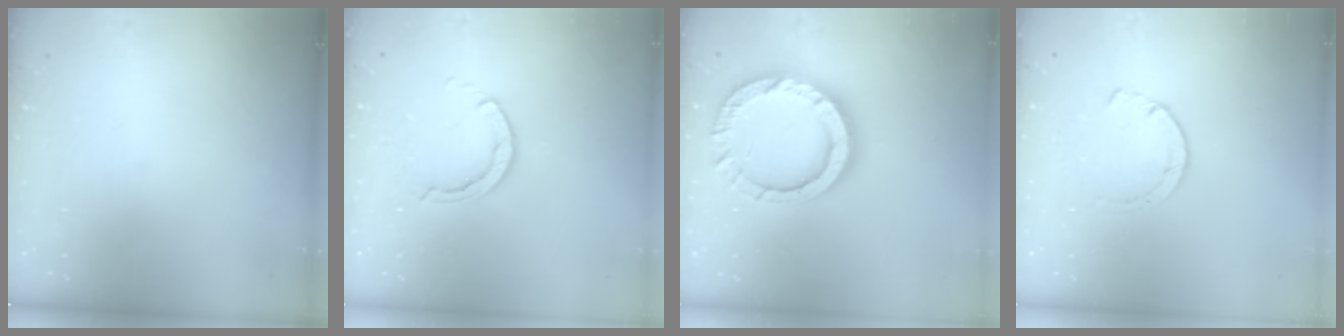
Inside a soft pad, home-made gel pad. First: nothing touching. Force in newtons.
{"total": 2.8, "press": 2.8, "slide": 0.3}
{"total": 16.3, "press": 16.2, "slide": 1.5}
{"total": 1.5, "press": 1.5, "slide": 0.3}